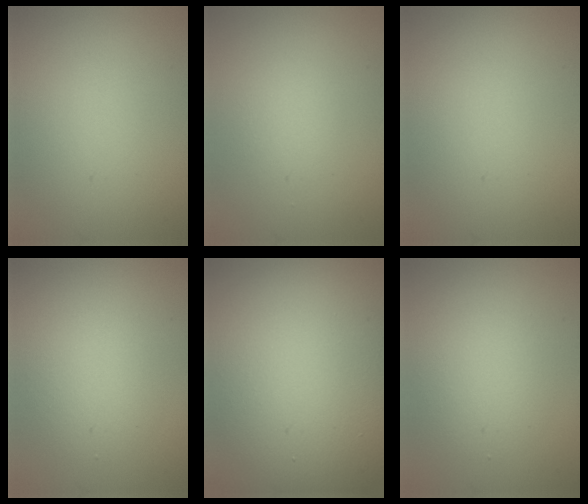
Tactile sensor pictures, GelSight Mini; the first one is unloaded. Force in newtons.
{"total": 1.1, "press": 1.1, "slide": 0.0}
{"total": 0.0}
{"total": 3.0, "press": 3.0, "slide": 0.2}
{"total": 22.8, "press": 22.8, "slide": 1.0}
{"total": 2.9, "press": 2.9, "slide": 0.3}